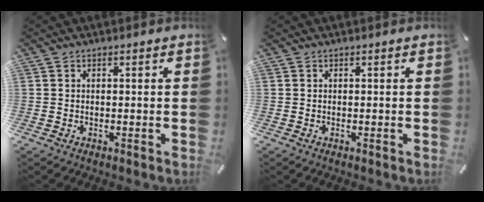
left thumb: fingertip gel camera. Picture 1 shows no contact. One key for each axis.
{"total": 0.0}